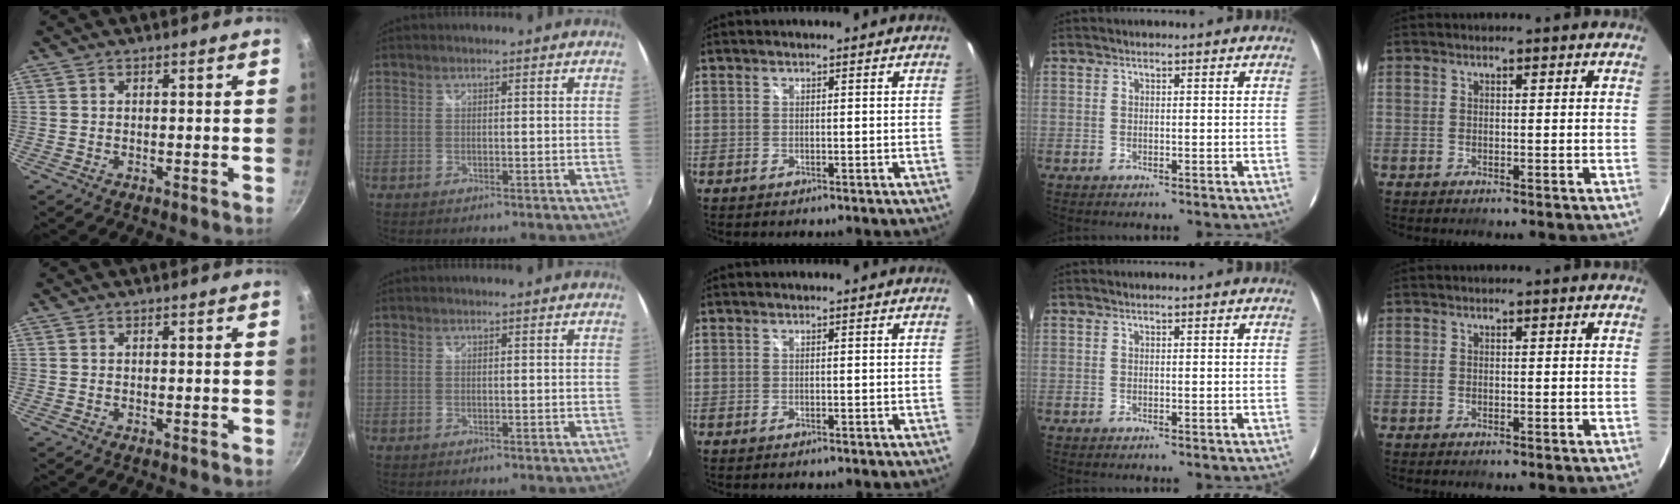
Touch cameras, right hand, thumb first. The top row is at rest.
{}